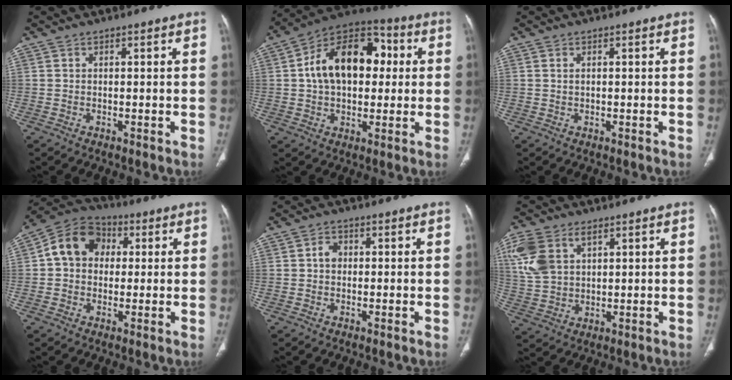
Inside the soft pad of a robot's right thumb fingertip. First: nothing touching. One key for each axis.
{"total": 18.5, "fx": 2.8, "fy": 11.8, "fz": 13.9, "tx": -0.197, "ty": 0.029, "tz": 0.037}
{"total": 0.8, "fx": 0.3, "fy": 0.4, "fz": 0.6, "tx": -0.013, "ty": 0.003, "tz": 0.008}
{"total": 11.1, "fx": 1.9, "fy": 9.0, "fz": 6.3, "tx": -0.089, "ty": 0.022, "tz": 0.018}
{"total": 1.6, "fx": 0.1, "fy": 1.3, "fz": 1.0, "tx": -0.012, "ty": 0.006, "tz": -0.002}
{"total": 11.2, "fx": 4.7, "fy": 7.0, "fz": 7.3, "tx": -0.167, "ty": 0.002, "tz": 0.099}